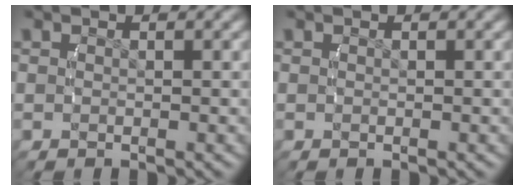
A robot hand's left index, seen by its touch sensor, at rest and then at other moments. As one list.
[{"total": 0.0}]